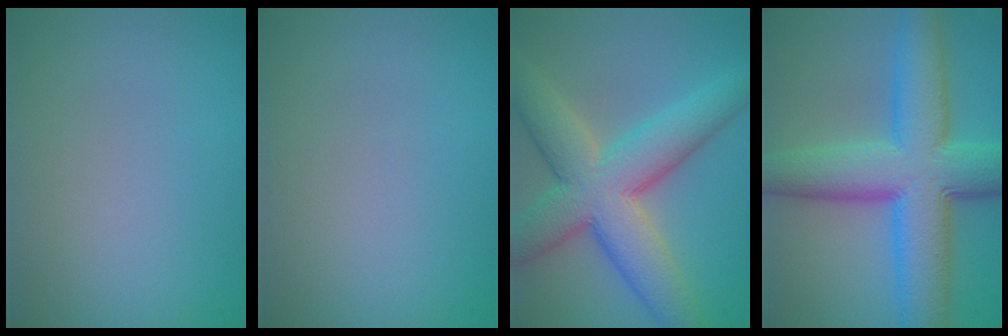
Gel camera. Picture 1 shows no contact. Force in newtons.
{"total": 0.0}
{"total": 9.7, "press": 9.7, "slide": 0.2}
{"total": 11.0, "press": 11.0, "slide": 0.3}